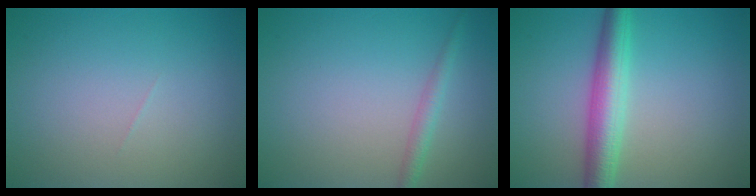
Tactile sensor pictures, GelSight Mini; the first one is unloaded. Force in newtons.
{"total": 1.6, "press": 1.5, "slide": 0.2}
{"total": 4.7, "press": 4.7, "slide": 0.1}